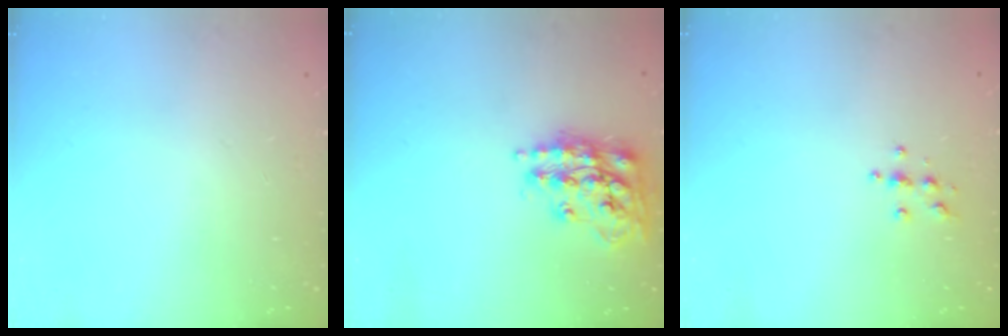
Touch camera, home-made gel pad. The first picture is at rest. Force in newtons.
{"total": 16.5, "press": 16.5, "slide": 1.1}
{"total": 3.7, "press": 3.7, "slide": 0.4}